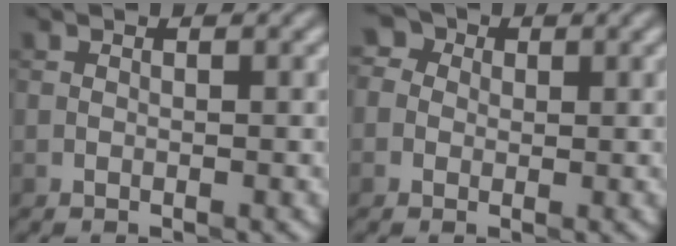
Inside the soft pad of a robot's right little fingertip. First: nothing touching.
{"total": 2.9, "force": [0.9, 2.5, 1.1], "torque": [-0.001, 0.015, -0.011]}